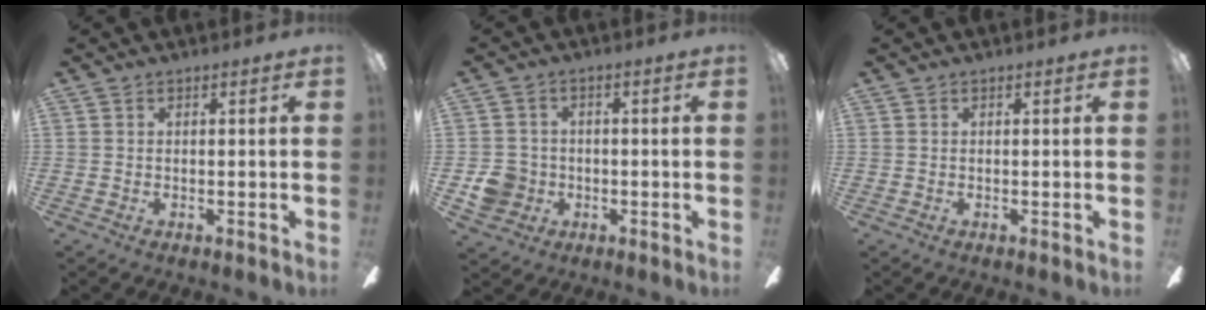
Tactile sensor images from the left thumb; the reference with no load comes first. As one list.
[{"total": 7.0, "force": [-1.5, 6.5, 1.9], "torque": [-0.036, 0.016, -0.022]}, {"total": 0.0}]